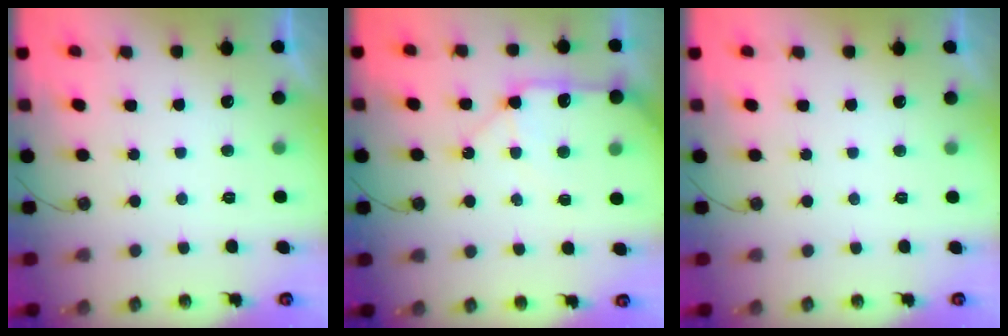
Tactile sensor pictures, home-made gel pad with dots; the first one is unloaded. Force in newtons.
{"total": 11.5, "press": 11.4, "slide": 1.6}
{"total": 0.0}